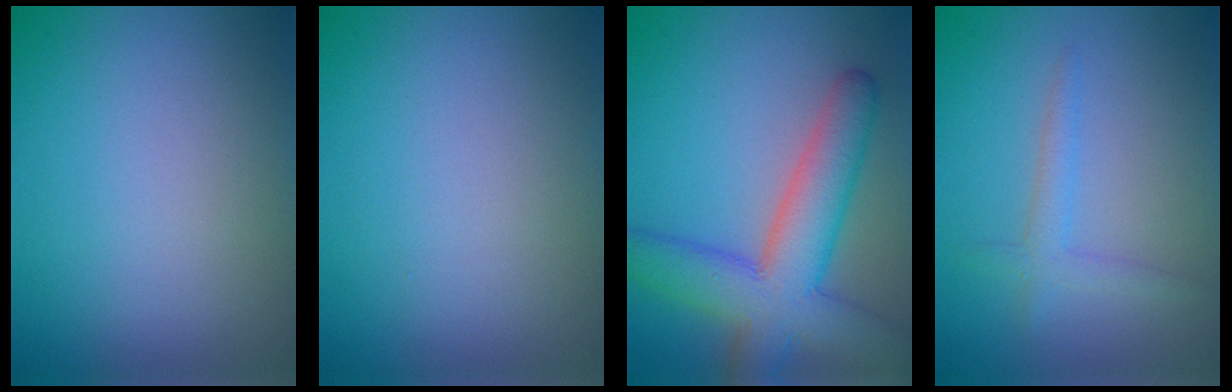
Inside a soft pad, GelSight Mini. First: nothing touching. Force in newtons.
{"total": 0.0}
{"total": 8.5, "press": 8.5, "slide": 0.4}
{"total": 1.8, "press": 1.8, "slide": 0.1}